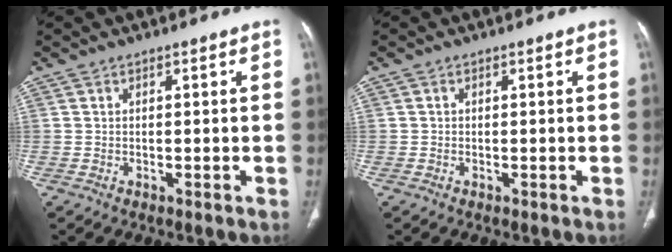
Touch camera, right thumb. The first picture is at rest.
{"total": 0.0}